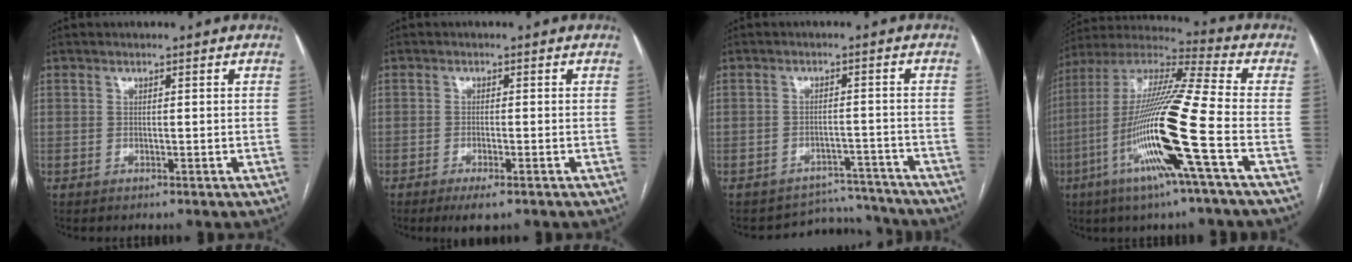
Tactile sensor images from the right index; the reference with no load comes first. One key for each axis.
{"total": 3.2, "fx": -2.0, "fy": 0.6, "fz": 2.4, "tx": -0.037, "ty": -0.005, "tz": -0.031}
{"total": 6.6, "fx": -6.1, "fy": 1.6, "fz": -1.9, "tx": 0.035, "ty": 0.033, "tz": -0.078}
{"total": 20.2, "fx": -6.4, "fy": -0.5, "fz": 19.1, "tx": -0.395, "ty": -0.021, "tz": -0.135}